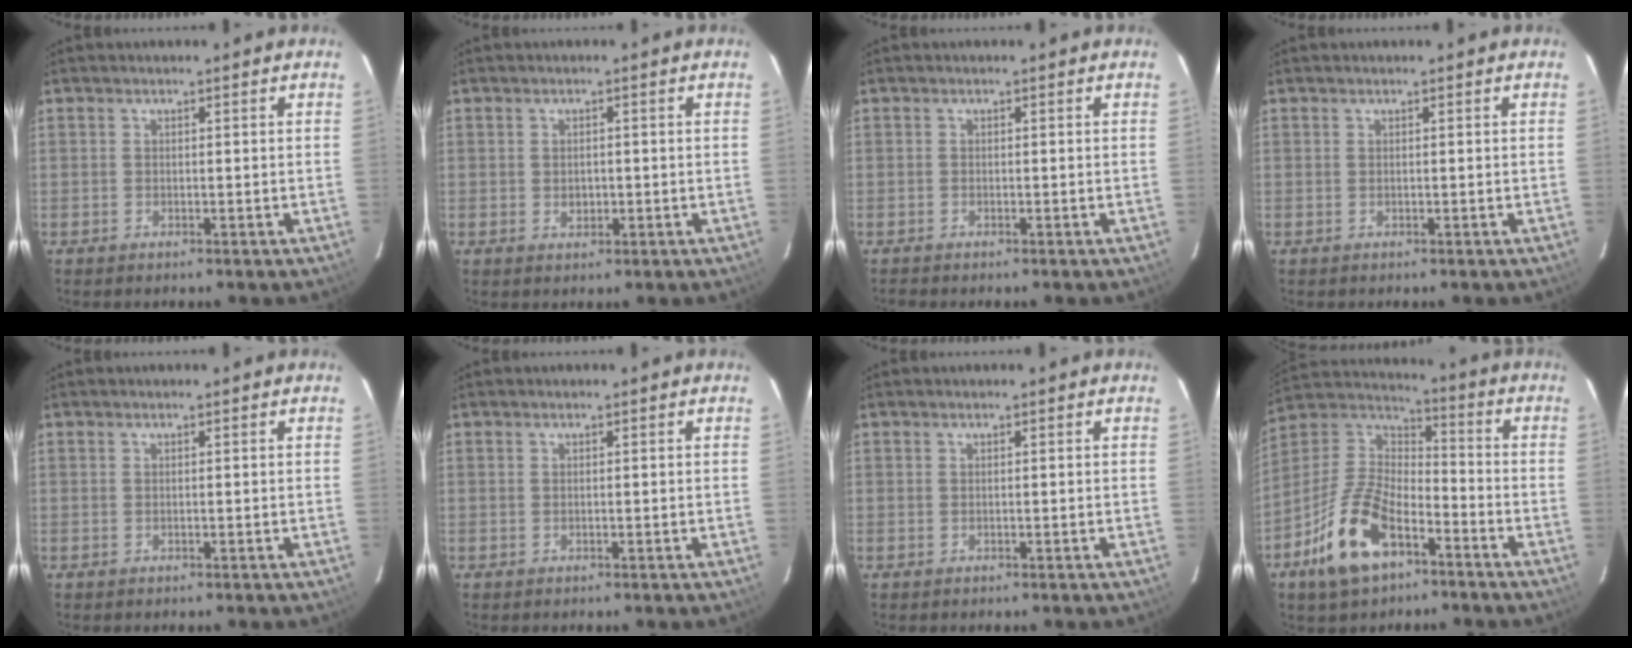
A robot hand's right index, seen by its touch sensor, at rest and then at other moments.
{"total": 1.9, "force": [-0.3, 1.6, 1.1], "torque": [-0.018, 0.004, -0.005]}
{"total": 0.9, "force": [-0.9, 0.2, 0.2], "torque": [-0.009, -0.002, -0.016]}
{"total": 0.0}
{"total": 0.0}
{"total": 0.0}
{"total": 0.0}
{"total": 16.2, "force": [-8.7, 8.1, 11.0], "torque": [-0.234, 0.004, -0.159]}